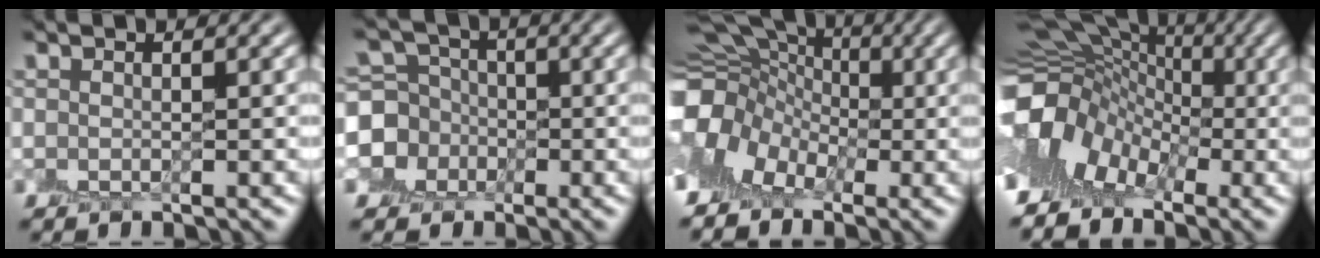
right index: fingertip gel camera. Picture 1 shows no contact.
{"total": 5.9, "force": [-0.8, 5.4, 2.3], "torque": [-0.042, 0.002, -0.045]}
{"total": 12.3, "force": [-0.1, 9.4, 8.0], "torque": [-0.156, 0.002, -0.007]}
{"total": 10.3, "force": [-2.4, 8.1, 5.8], "torque": [-0.098, 0.003, -0.052]}